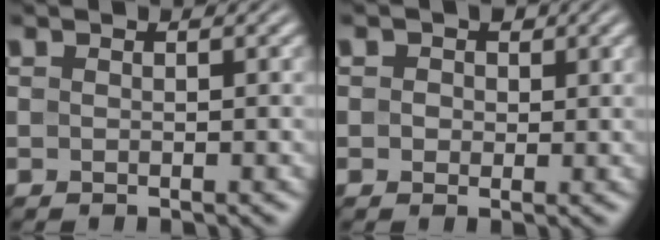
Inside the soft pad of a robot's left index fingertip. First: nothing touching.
{"total": 2.3, "force": [0.9, 1.8, 1.1], "torque": [-0.015, 0.008, -0.002]}